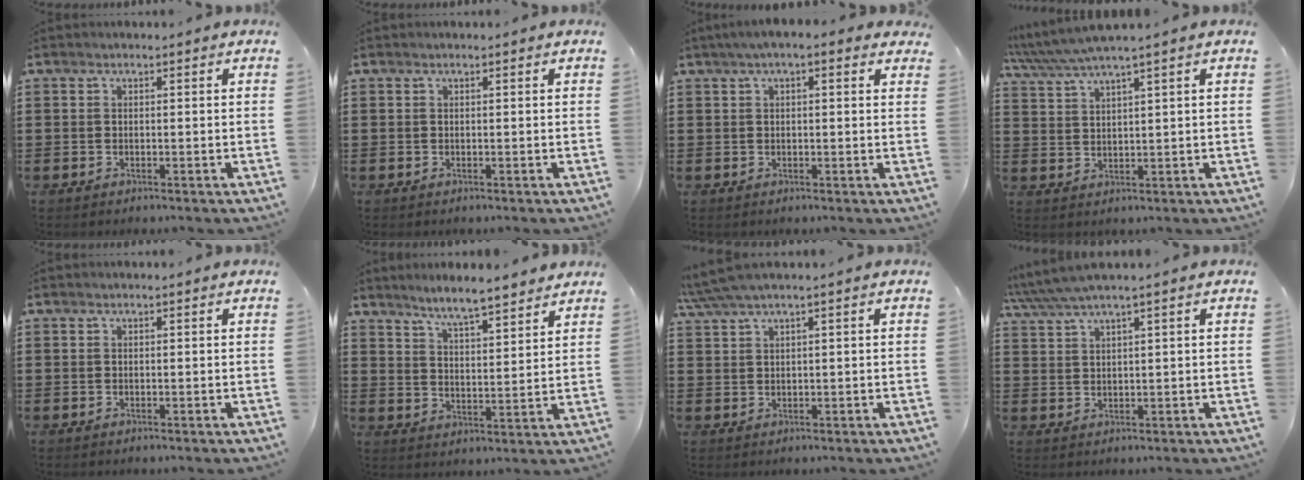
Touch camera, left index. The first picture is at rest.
{"total": 0.0}
{"total": 2.3, "force": [1.2, 0.8, 1.9], "torque": [-0.038, 0.008, 0.019]}
{"total": 3.8, "force": [3.1, -0.2, 2.1], "torque": [-0.051, -0.009, 0.053]}
{"total": 0.0}
{"total": 5.3, "force": [5.0, -0.1, 1.6], "torque": [-0.050, -0.025, 0.088]}
{"total": 2.4, "force": [1.5, 0.0, 1.9], "torque": [-0.047, -0.001, 0.024]}
{"total": 3.0, "force": [2.3, -0.1, 2.0], "torque": [-0.054, -0.005, 0.037]}